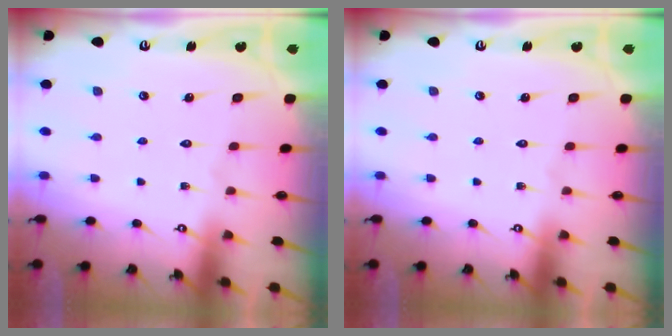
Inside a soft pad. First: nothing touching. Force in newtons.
{"total": 0.0}